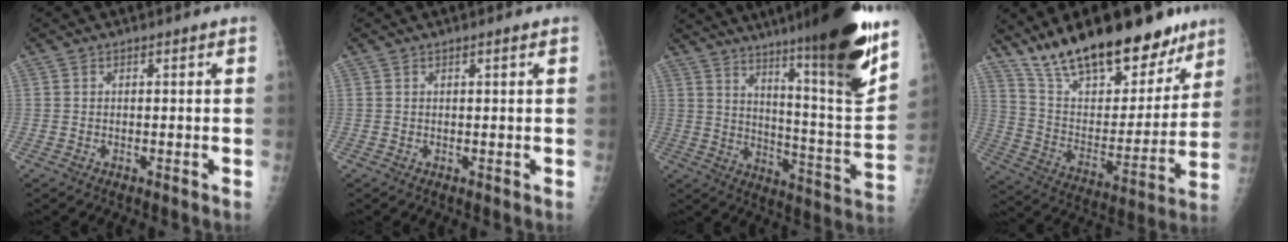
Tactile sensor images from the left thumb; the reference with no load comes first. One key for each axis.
{"total": 0.6, "fx": 0.4, "fy": 0.0, "fz": 0.5, "tx": -0.009, "ty": 0.000, "tz": 0.005}
{"total": 25.3, "fx": 16.6, "fy": 2.3, "fz": 19.0, "tx": -0.262, "ty": -0.082, "tz": 0.252}
{"total": 26.2, "fx": 19.3, "fy": 10.2, "fz": 14.4, "tx": -0.190, "ty": -0.078, "tz": 0.316}